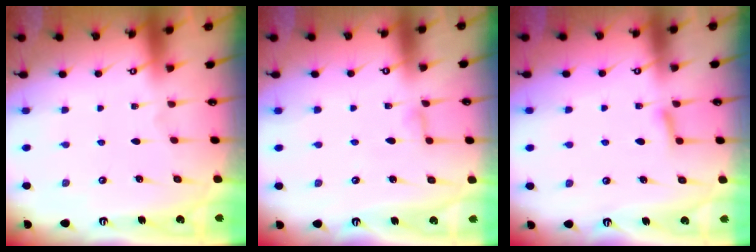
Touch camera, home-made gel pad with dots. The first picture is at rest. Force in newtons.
{"total": 6.0, "press": 6.0, "slide": 0.6}
{"total": 5.9, "press": 5.9, "slide": 0.7}